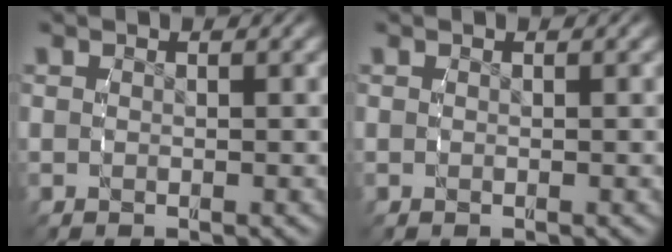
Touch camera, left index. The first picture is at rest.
{"total": 0.0}